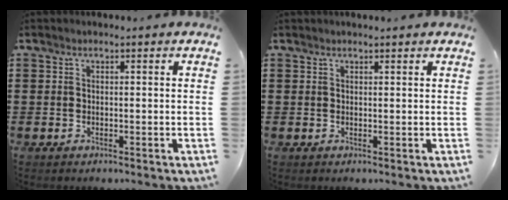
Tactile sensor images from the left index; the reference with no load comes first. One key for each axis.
{"total": 0.7, "fx": 0.6, "fy": 0.3, "fz": 0.0, "tx": -0.002, "ty": 0.001, "tz": 0.013}